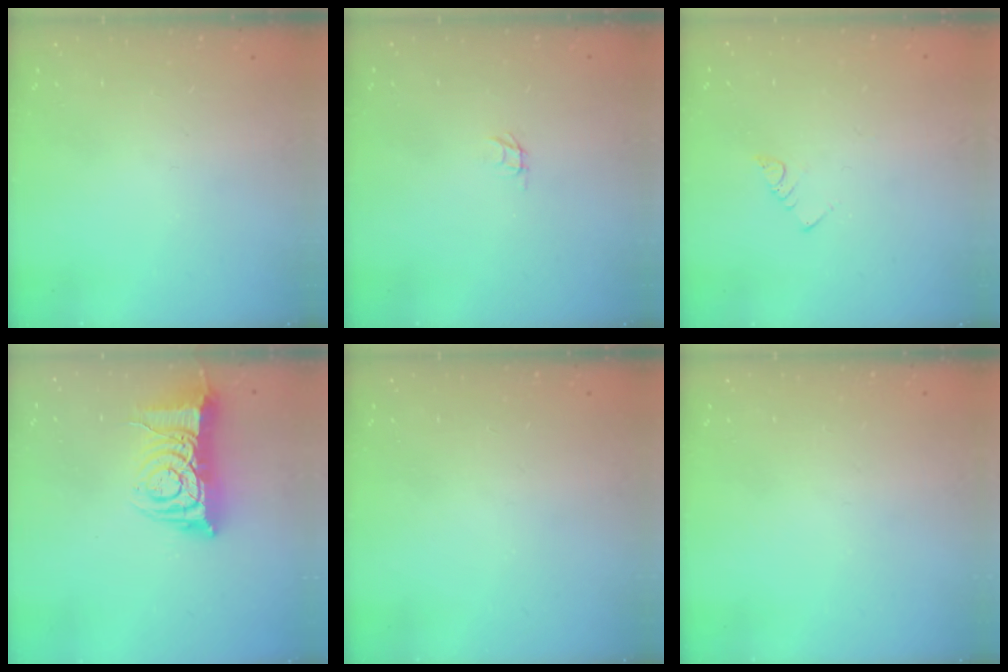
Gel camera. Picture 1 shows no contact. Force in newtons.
{"total": 1.8, "press": 1.8, "slide": 0.1}
{"total": 3.0, "press": 3.0, "slide": 0.2}
{"total": 11.7, "press": 11.6, "slide": 1.0}
{"total": 0.0}
{"total": 0.0}